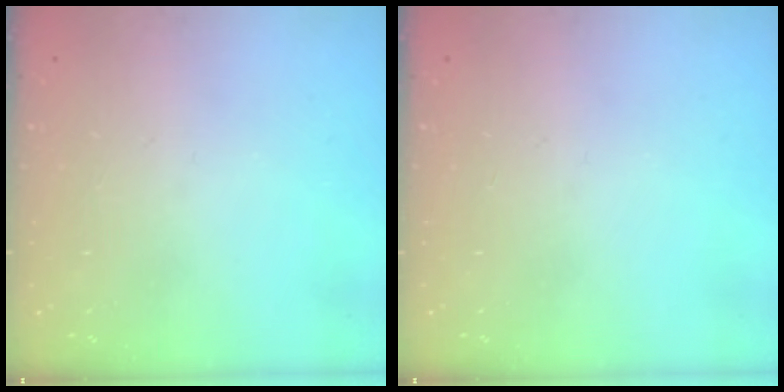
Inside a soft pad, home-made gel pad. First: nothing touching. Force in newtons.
{"total": 0.0}